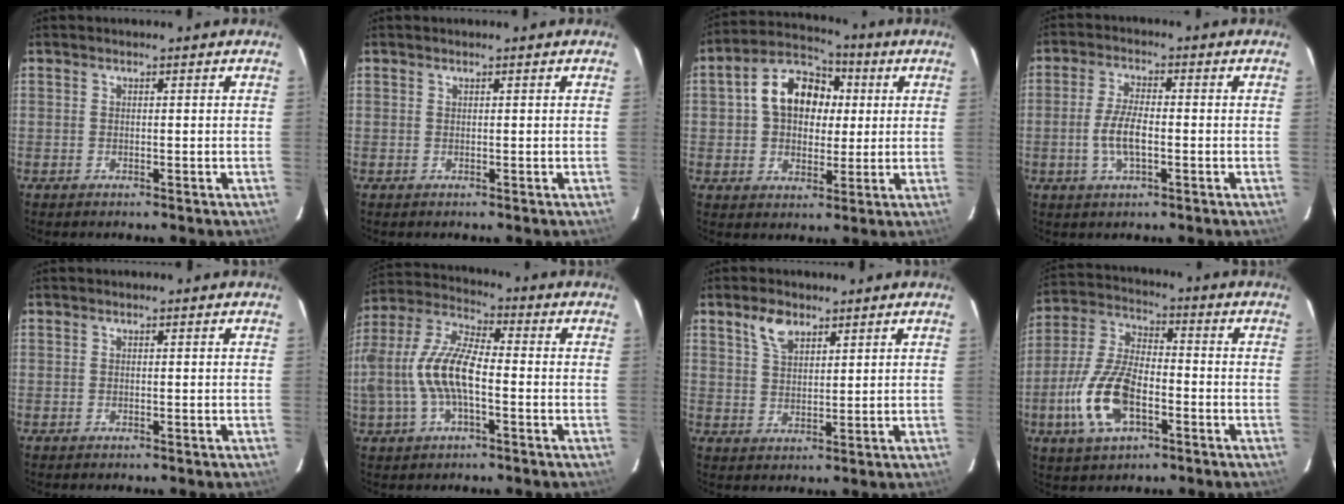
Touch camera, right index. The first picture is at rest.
{"total": 0.0}
{"total": 11.9, "force": [2.1, 8.6, 7.9], "torque": [-0.153, 0.040, 0.033]}
{"total": 6.2, "force": [-1.4, 2.2, 5.6], "torque": [-0.117, -0.001, -0.027]}
{"total": 0.0}
{"total": 14.1, "force": [-2.3, 5.5, 12.7], "torque": [-0.268, 0.008, -0.046]}
{"total": 5.1, "force": [3.3, 2.6, 2.8], "torque": [-0.047, 0.008, 0.064]}
{"total": 14.0, "force": [-5.0, 6.6, 11.2], "torque": [-0.250, 0.000, -0.093]}